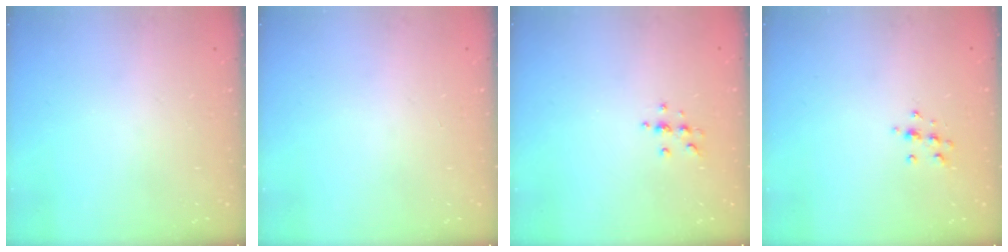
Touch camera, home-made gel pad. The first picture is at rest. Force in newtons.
{"total": 0.0}
{"total": 6.1, "press": 6.1, "slide": 0.6}
{"total": 8.5, "press": 8.4, "slide": 0.8}